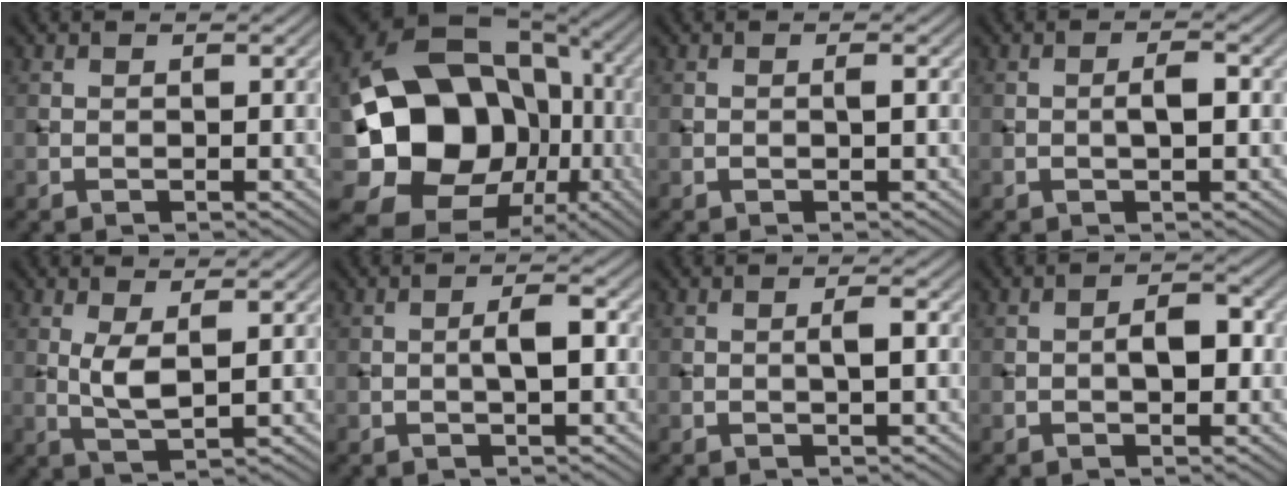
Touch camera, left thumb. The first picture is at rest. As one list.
[{"total": 19.8, "force": [-2.6, 16.3, 10.8], "torque": [-0.229, -0.026, -0.035]}, {"total": 0.6, "force": [0.0, 0.1, 0.6], "torque": [-0.010, 0.002, -0.001]}, {"total": 2.0, "force": [-0.2, 0.7, 1.9], "torque": [-0.032, 0.006, -0.006]}, {"total": 3.7, "force": [1.0, 1.1, 3.4], "torque": [-0.076, -0.005, 0.023]}, {"total": 2.6, "force": [-0.2, 0.8, 2.5], "torque": [-0.044, 0.006, -0.008]}, {"total": 1.5, "force": [0.0, 0.2, 1.5], "torque": [-0.026, 0.003, -0.001]}, {"total": 3.1, "force": [-0.3, 1.7, 2.6], "torque": [-0.037, 0.003, -0.010]}]